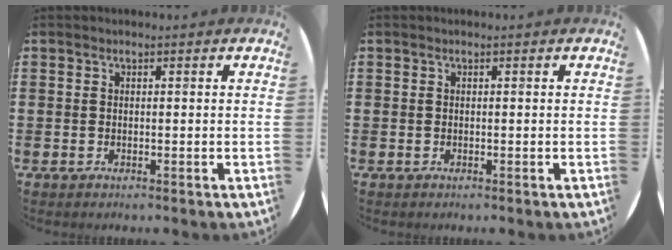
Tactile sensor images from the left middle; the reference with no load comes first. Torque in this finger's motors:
{"motor_torque": [0.30, -0.18, -0.01, 0.01]}